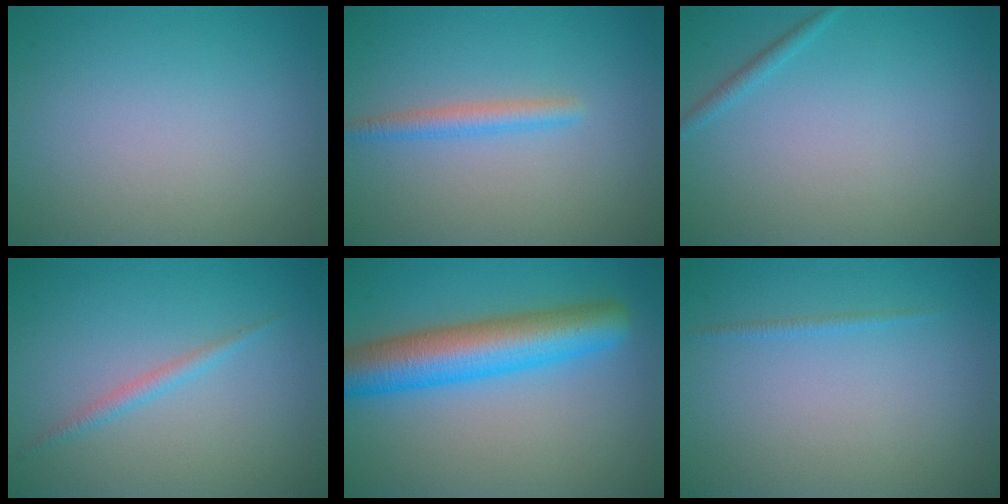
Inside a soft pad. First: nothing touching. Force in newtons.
{"total": 1.9, "press": 1.9, "slide": 0.0}
{"total": 0.9, "press": 0.9, "slide": 0.1}
{"total": 1.2, "press": 1.2, "slide": 0.1}
{"total": 8.1, "press": 8.1, "slide": 0.2}
{"total": 0.6, "press": 0.6, "slide": 0.1}